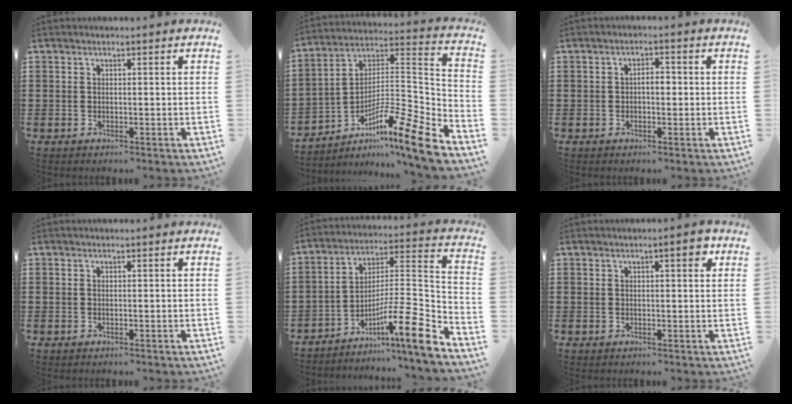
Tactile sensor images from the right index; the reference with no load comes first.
{"total": 11.4, "force": [-8.0, 1.0, 8.1], "torque": [-0.129, -0.003, -0.156]}
{"total": 2.3, "force": [-0.3, 1.1, 2.0], "torque": [-0.039, 0.006, -0.009]}
{"total": 0.0}
{"total": 13.0, "force": [-8.1, 1.2, 10.2], "torque": [-0.150, 0.000, -0.149]}
{"total": 2.8, "force": [1.3, 0.7, 2.4], "torque": [-0.033, 0.001, 0.015]}